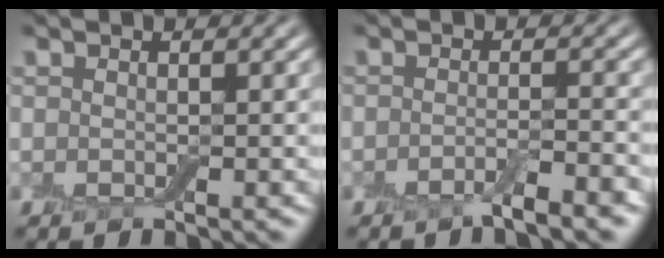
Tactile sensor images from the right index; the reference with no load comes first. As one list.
[{"total": 2.5, "force": [-1.5, 0.4, 1.9], "torque": [-0.029, 0.002, -0.035]}]